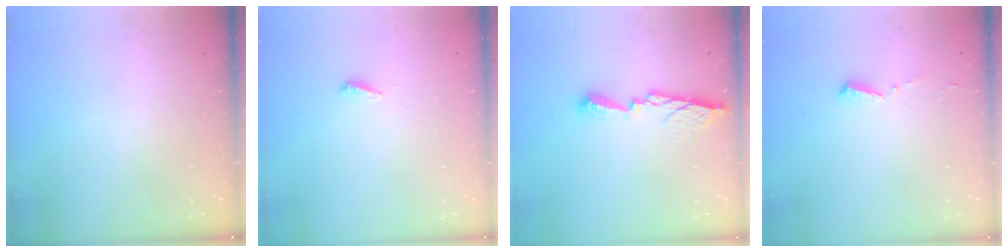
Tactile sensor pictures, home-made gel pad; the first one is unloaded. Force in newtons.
{"total": 3.5, "press": 3.5, "slide": 0.3}
{"total": 10.6, "press": 10.6, "slide": 0.6}
{"total": 4.7, "press": 4.7, "slide": 0.4}